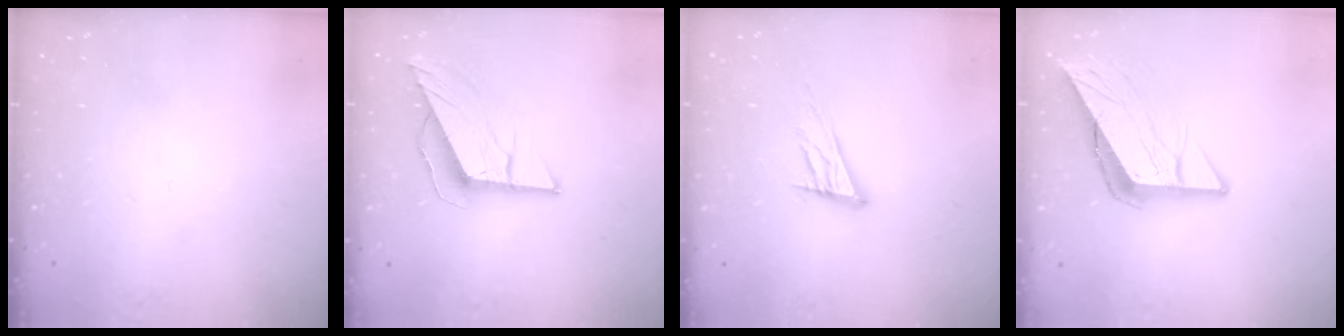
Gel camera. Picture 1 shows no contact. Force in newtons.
{"total": 9.6, "press": 9.6, "slide": 0.5}
{"total": 12.7, "press": 12.4, "slide": 2.8}
{"total": 10.6, "press": 10.5, "slide": 1.3}